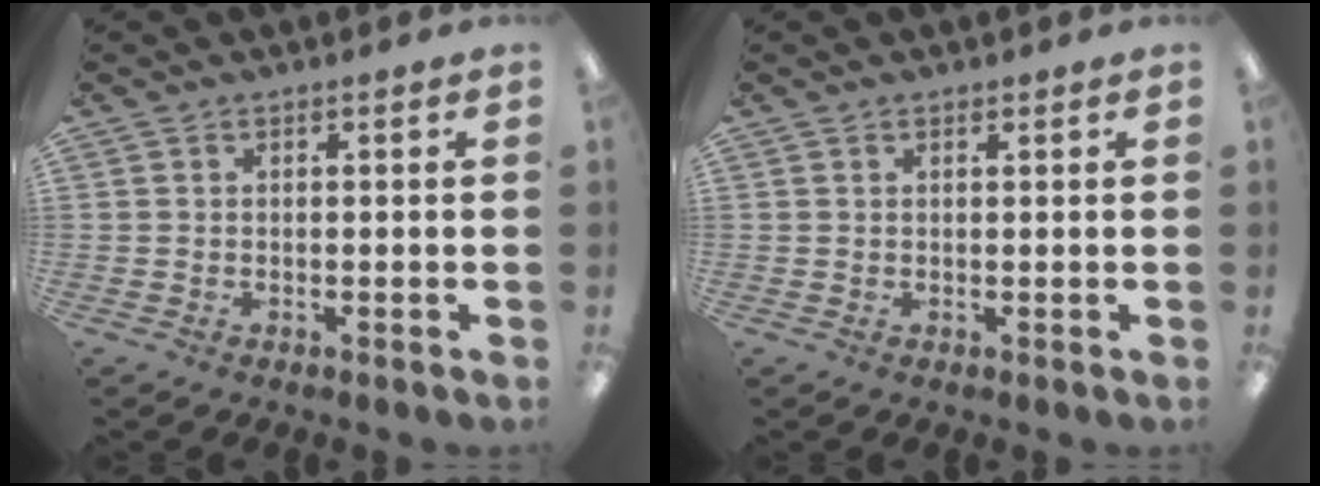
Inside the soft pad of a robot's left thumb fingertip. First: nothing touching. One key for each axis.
{"total": 0.5, "fx": 0.5, "fy": 0.2, "fz": 0.1, "tx": -0.002, "ty": 0.001, "tz": 0.009}